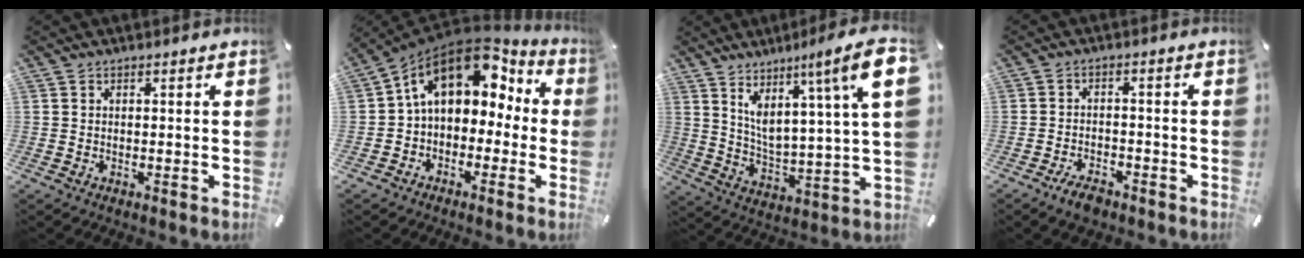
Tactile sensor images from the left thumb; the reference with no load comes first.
{"total": 14.5, "force": [5.1, 10.0, 9.1], "torque": [-0.141, -0.018, 0.090]}
{"total": 13.5, "force": [8.1, 1.9, 10.6], "torque": [-0.187, -0.051, 0.124]}
{"total": 3.9, "force": [-3.1, 1.8, 1.6], "torque": [-0.032, 0.016, -0.058]}